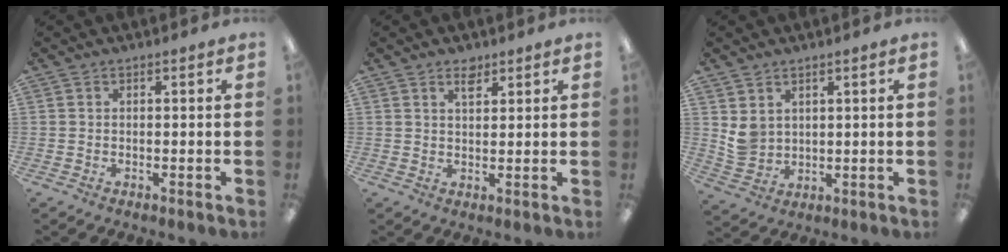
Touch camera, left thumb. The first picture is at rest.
{"total": 3.3, "force": [2.4, 1.5, 1.7], "torque": [-0.017, -0.008, 0.039]}
{"total": 4.4, "force": [2.5, 3.4, 1.2], "torque": [-0.027, -0.008, 0.050]}